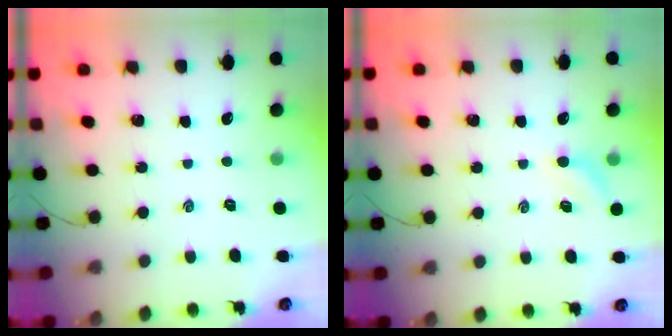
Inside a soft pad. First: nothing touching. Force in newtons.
{"total": 4.1, "press": 4.0, "slide": 1.0}